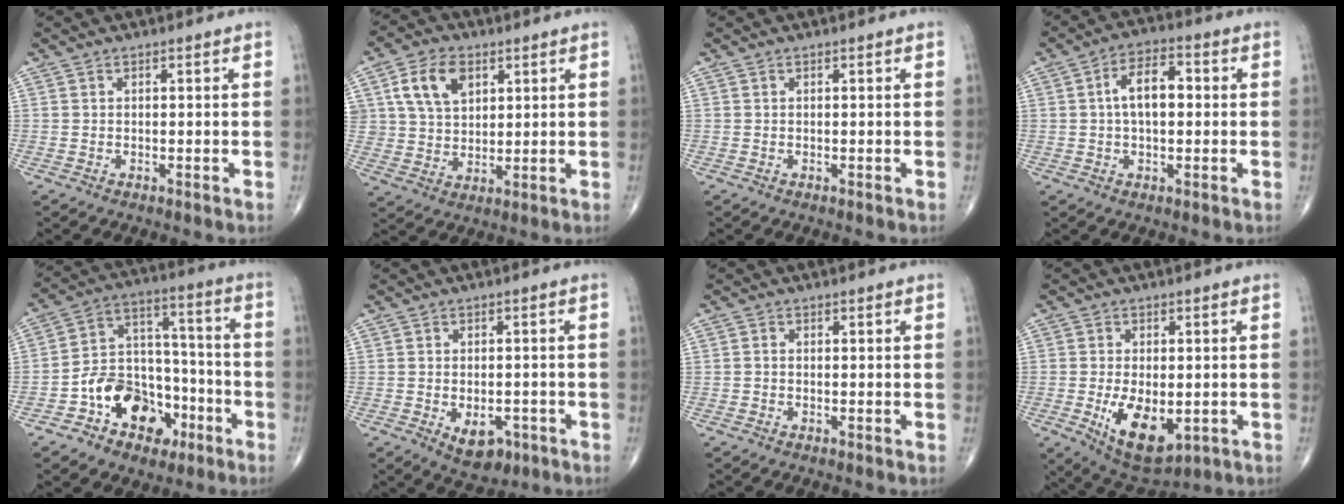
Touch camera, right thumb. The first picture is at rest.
{"total": 9.5, "force": [3.8, 6.5, 5.8], "torque": [-0.086, -0.009, 0.072]}
{"total": 0.0}
{"total": 7.8, "force": [0.6, 4.2, 6.5], "torque": [-0.106, 0.021, 0.003]}
{"total": 15.4, "force": [-7.0, 11.0, 8.2], "torque": [-0.086, 0.075, -0.114]}
{"total": 6.6, "force": [-2.6, 4.0, 4.6], "torque": [-0.052, 0.008, -0.024]}
{"total": 0.6, "force": [-0.2, 0.5, 0.4], "torque": [-0.005, 0.001, -0.008]}
{"total": 11.1, "force": [-2.5, 5.9, 9.1], "torque": [-0.139, -0.013, -0.025]}